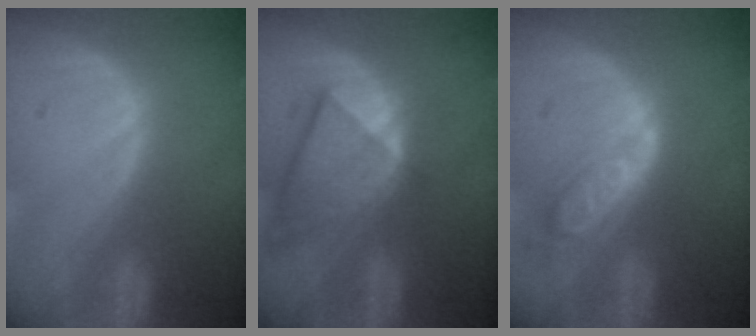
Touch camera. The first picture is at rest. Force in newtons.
{"total": 8.0, "press": 7.2, "slide": 3.6}
{"total": 6.2, "press": 5.6, "slide": 2.8}